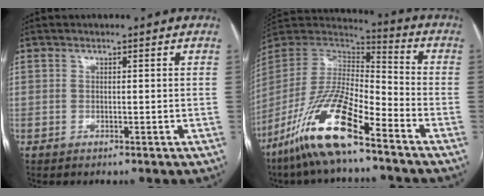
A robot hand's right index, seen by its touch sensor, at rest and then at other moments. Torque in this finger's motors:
{"motor_torque": [-0.10, -0.16, 0.15, -0.04]}